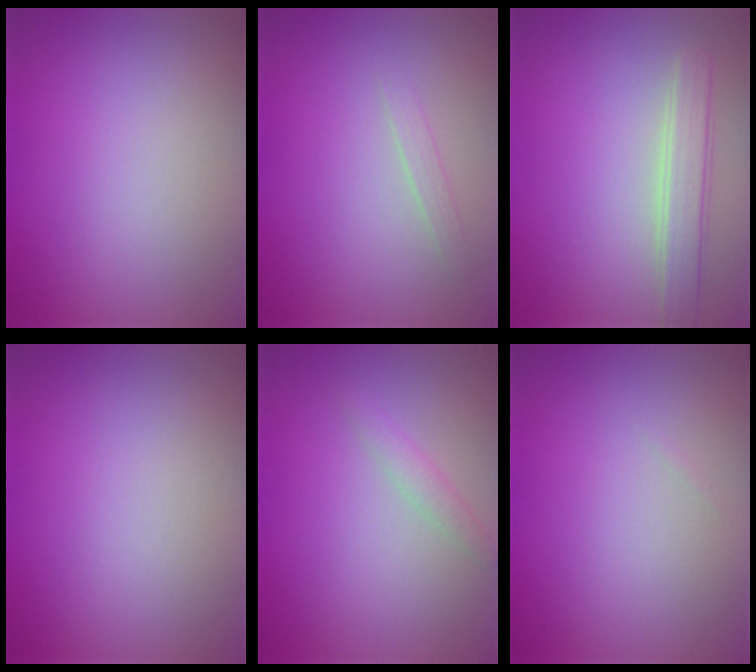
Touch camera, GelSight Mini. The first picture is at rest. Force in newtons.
{"total": 0.8, "press": 0.8, "slide": 0.1}
{"total": 2.7, "press": 2.7, "slide": 0.5}
{"total": 0.0}
{"total": 1.3, "press": 1.3, "slide": 0.0}
{"total": 0.0}